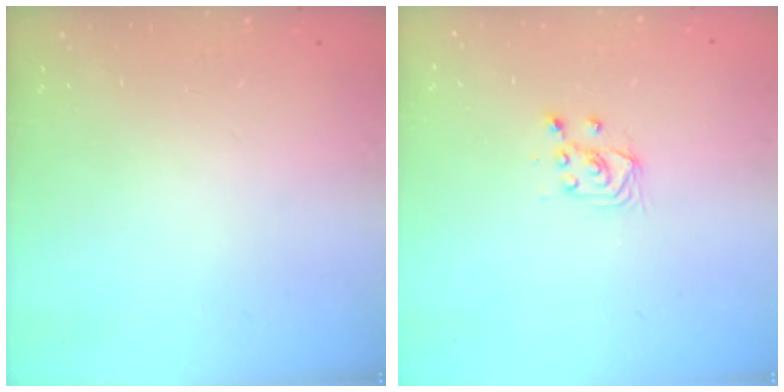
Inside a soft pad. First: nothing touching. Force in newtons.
{"total": 2.9, "press": 2.7, "slide": 1.0}